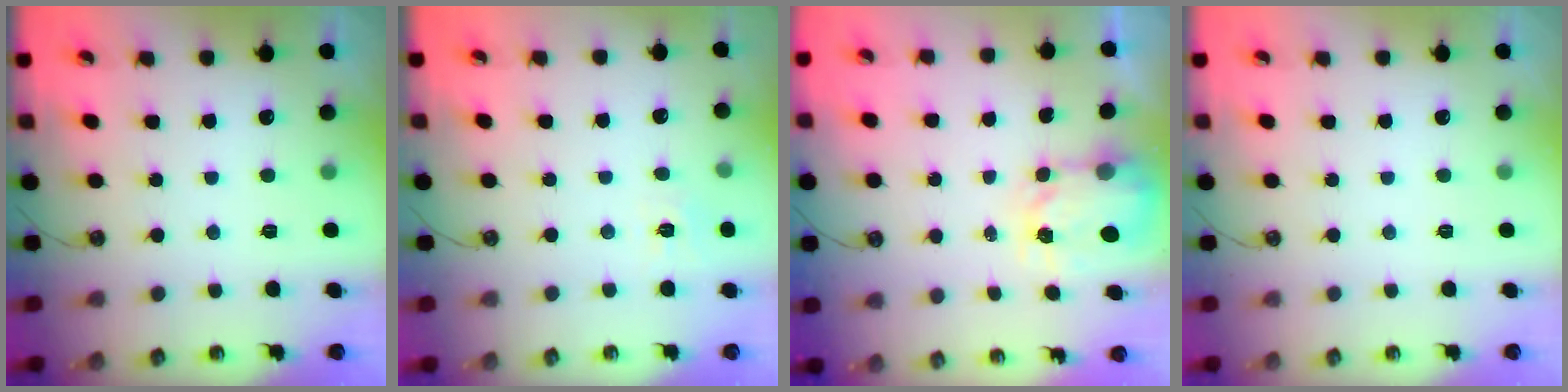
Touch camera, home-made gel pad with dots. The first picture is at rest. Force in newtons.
{"total": 5.1, "press": 5.1, "slide": 0.6}
{"total": 3.7, "press": 3.7, "slide": 0.4}
{"total": 0.0}